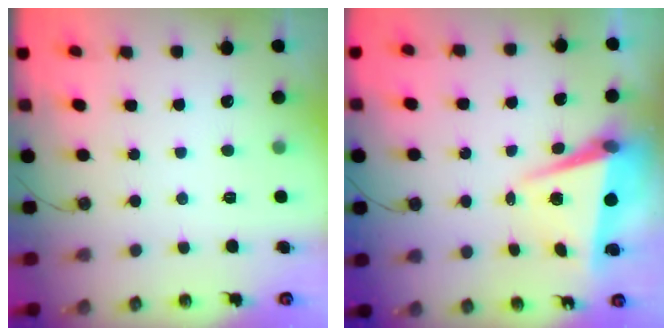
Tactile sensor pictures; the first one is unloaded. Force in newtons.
{"total": 7.5, "press": 7.2, "slide": 2.2}